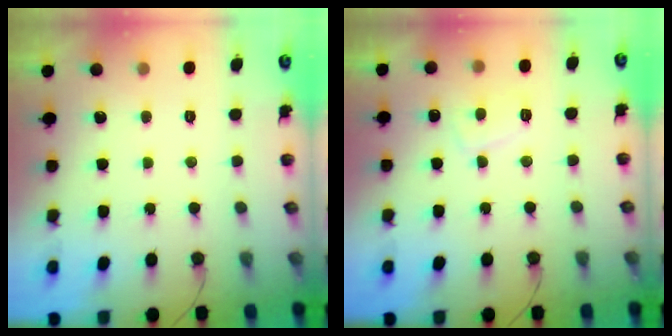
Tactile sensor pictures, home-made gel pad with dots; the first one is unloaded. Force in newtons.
{"total": 4.4, "press": 4.4, "slide": 0.7}